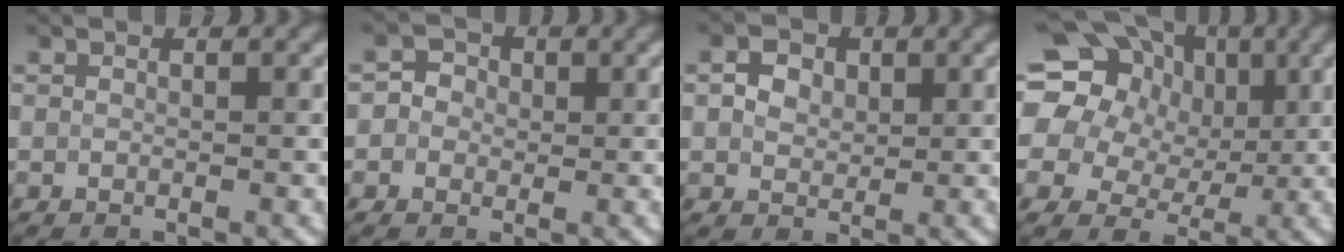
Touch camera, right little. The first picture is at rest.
{"total": 2.0, "force": [0.0, 2.0, 0.6], "torque": [0.010, 0.004, -0.011]}
{"total": 2.7, "force": [0.8, 2.2, 1.5], "torque": [-0.029, 0.001, 0.010]}
{"total": 22.1, "force": [7.8, 18.1, 10.1], "torque": [-0.215, 0.063, 0.098]}